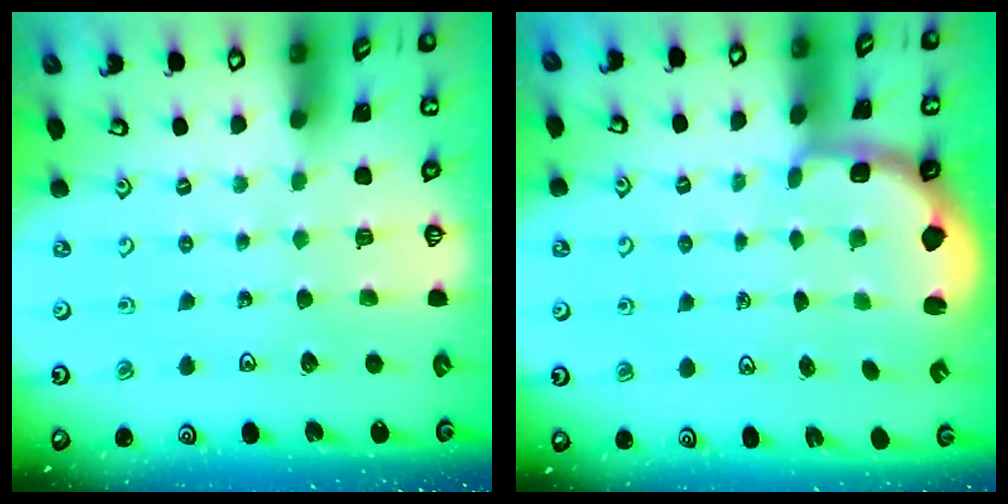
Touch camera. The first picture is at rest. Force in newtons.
{"total": 2.4, "press": 1.1, "slide": 2.2}